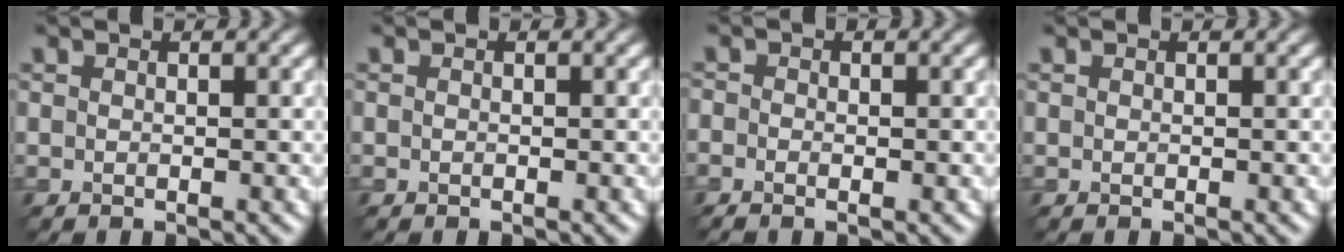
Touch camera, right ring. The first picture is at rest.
{"total": 0.0}
{"total": 1.4, "force": [-0.5, 0.8, 0.9], "torque": [-0.010, -0.002, -0.006]}
{"total": 0.0}